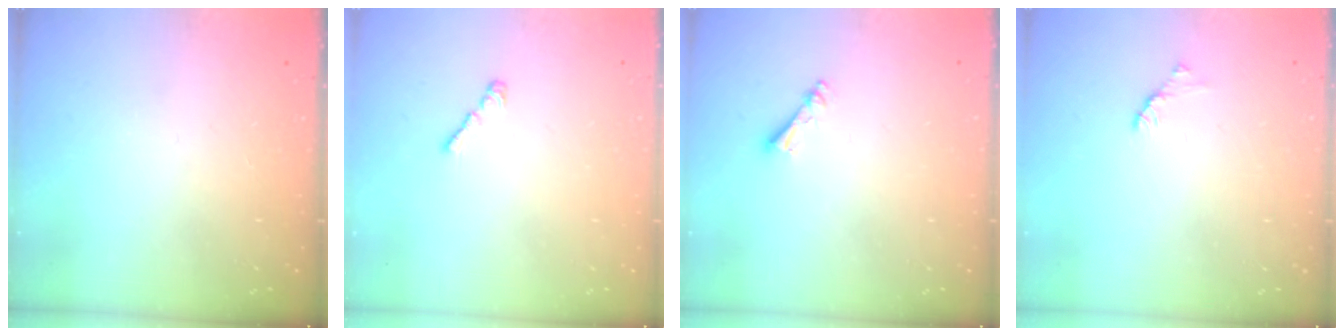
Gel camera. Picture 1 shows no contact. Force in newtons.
{"total": 2.2, "press": 2.1, "slide": 0.6}
{"total": 2.5, "press": 2.4, "slide": 0.5}
{"total": 1.7, "press": 1.6, "slide": 0.4}